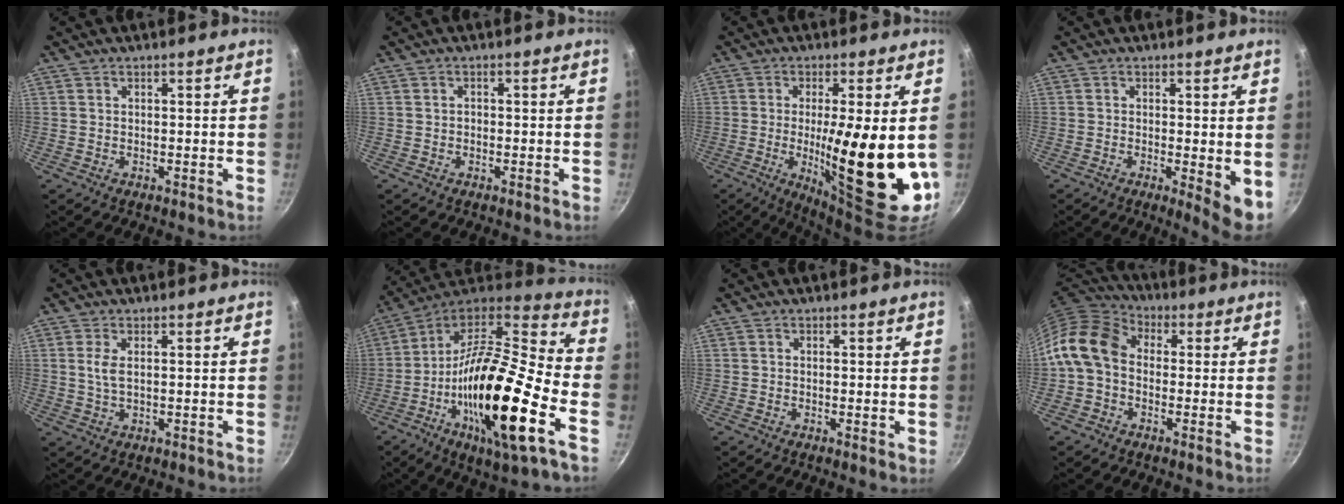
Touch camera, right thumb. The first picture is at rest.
{"total": 0.7, "force": [-0.3, 0.6, 0.3], "torque": [-0.004, 0.004, -0.005]}
{"total": 19.1, "force": [-1.2, 5.0, 18.4], "torque": [-0.266, -0.020, -0.012]}
{"total": 5.4, "force": [-0.4, 1.4, 5.2], "torque": [-0.070, -0.014, -0.005]}
{"total": 2.9, "force": [0.6, 1.3, 2.6], "torque": [-0.054, -0.003, 0.013]}
{"total": 28.0, "force": [-8.9, 7.2, 25.5], "torque": [-0.433, 0.023, -0.174]}
{"total": 0.7, "force": [0.0, 0.1, 0.7], "torque": [-0.010, -0.002, -0.003]}
{"total": 12.1, "force": [-0.3, 9.2, 7.8], "torque": [-0.130, 0.034, -0.028]}